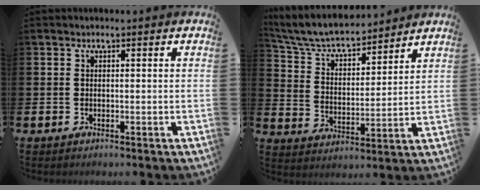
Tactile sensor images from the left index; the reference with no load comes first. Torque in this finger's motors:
{"motor_torque": [1.10, -1.04, 0.22, 0.17]}